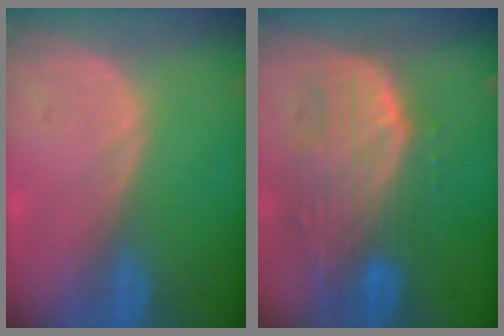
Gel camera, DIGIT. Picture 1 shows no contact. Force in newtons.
{"total": 10.6, "press": 9.1, "slide": 5.4}